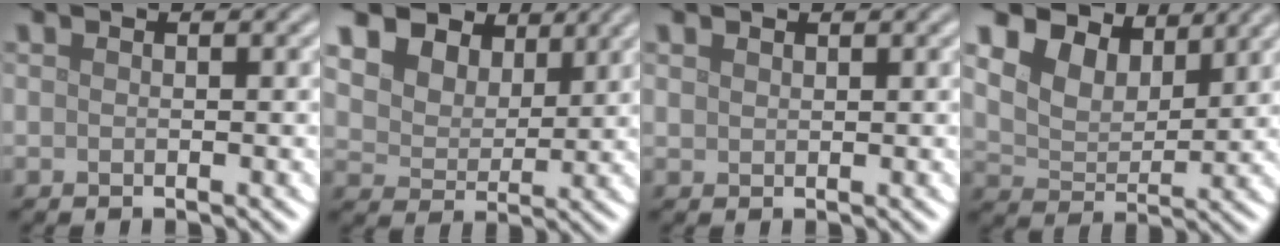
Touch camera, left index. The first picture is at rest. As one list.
[{"total": 10.6, "force": [6.4, 7.2, 4.5], "torque": [-0.106, 0.020, 0.110]}, {"total": 0.8, "force": [0.7, 0.4, 0.2], "torque": [-0.004, 0.000, 0.015]}, {"total": 6.6, "force": [4.8, 3.4, 3.0], "torque": [-0.072, -0.003, 0.079]}]